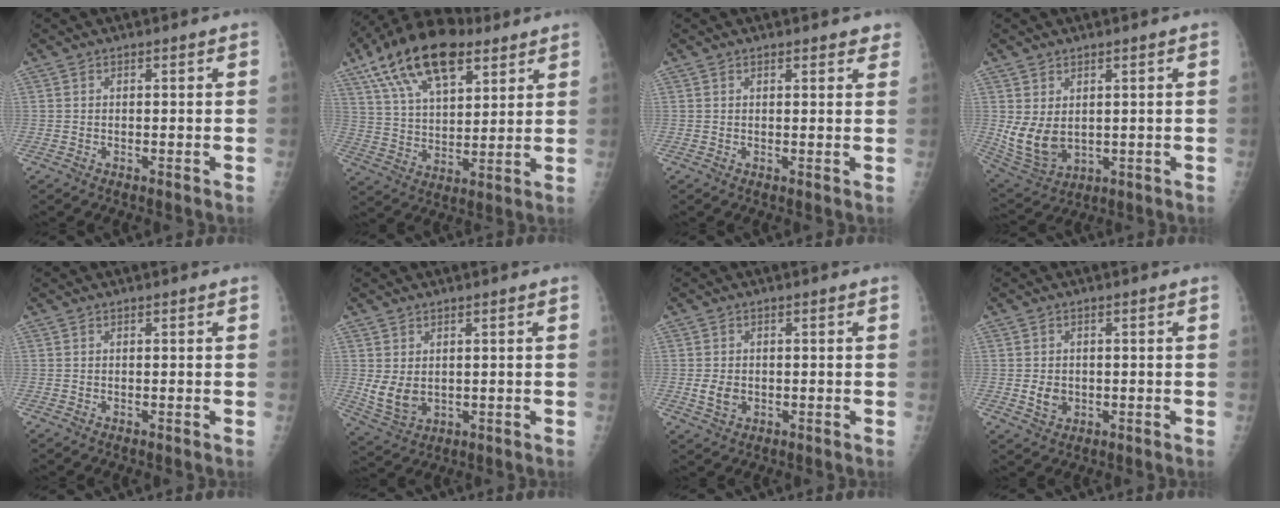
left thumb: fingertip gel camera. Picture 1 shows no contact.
{"total": 20.3, "force": [11.4, 9.8, 13.7], "torque": [-0.226, -0.016, 0.203]}
{"total": 2.6, "force": [2.2, 0.9, 1.1], "torque": [0.012, -0.004, 0.020]}
{"total": 7.9, "force": [1.1, 5.4, 5.6], "torque": [-0.099, -0.017, 0.045]}
{"total": 0.0}
{"total": 5.4, "force": [0.7, 3.9, 3.7], "torque": [-0.061, -0.015, 0.031]}
{"total": 3.2, "force": [-0.4, 2.5, 2.0], "torque": [-0.031, -0.001, -0.001]}
{"total": 3.2, "force": [-0.3, 2.7, 1.8], "torque": [-0.019, 0.000, 0.003]}